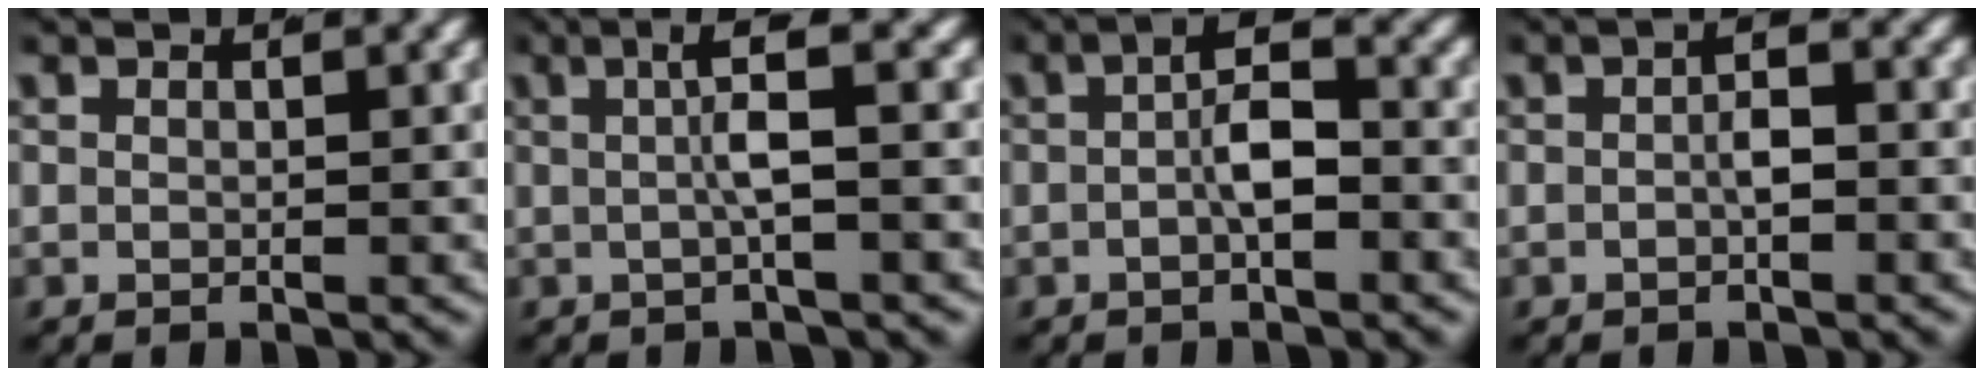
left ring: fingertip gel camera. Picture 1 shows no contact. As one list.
[{"total": 3.4, "force": [0.5, -0.4, 3.3], "torque": [-0.053, 0.011, 0.006]}, {"total": 3.1, "force": [-0.8, 0.6, 2.9], "torque": [-0.040, 0.004, -0.016]}, {"total": 1.8, "force": [-0.6, 0.5, 1.7], "torque": [-0.021, -0.002, -0.010]}]